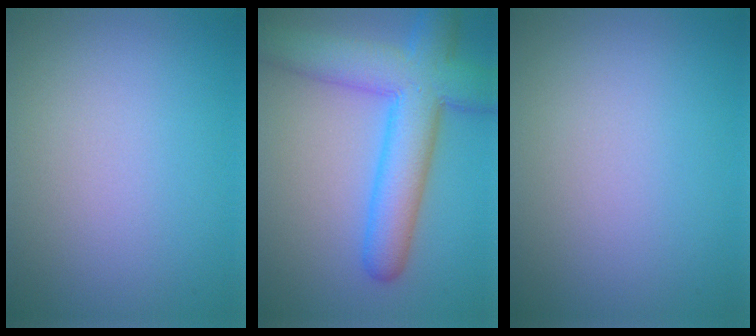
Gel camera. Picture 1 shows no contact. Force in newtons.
{"total": 9.1, "press": 9.1, "slide": 0.3}
{"total": 0.0}